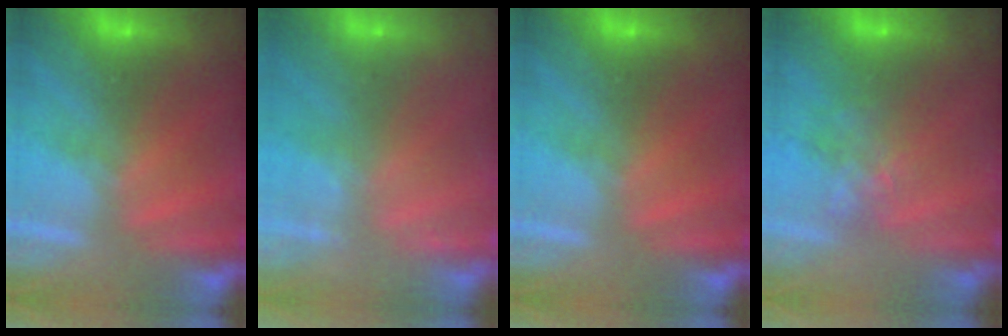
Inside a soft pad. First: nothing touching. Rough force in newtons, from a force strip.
{"total": 2.2}
{"total": 0.0}
{"total": 4.4}